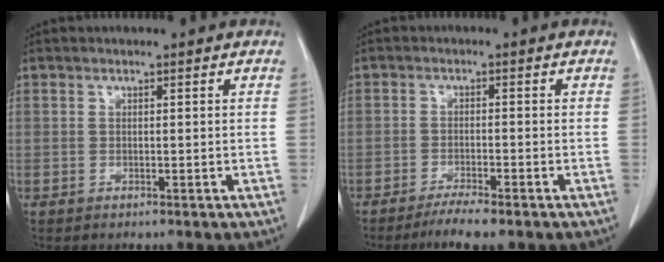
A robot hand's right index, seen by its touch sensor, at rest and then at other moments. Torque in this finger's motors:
{"motor_torque": [0.38, -0.35, 0.04, 0.02]}